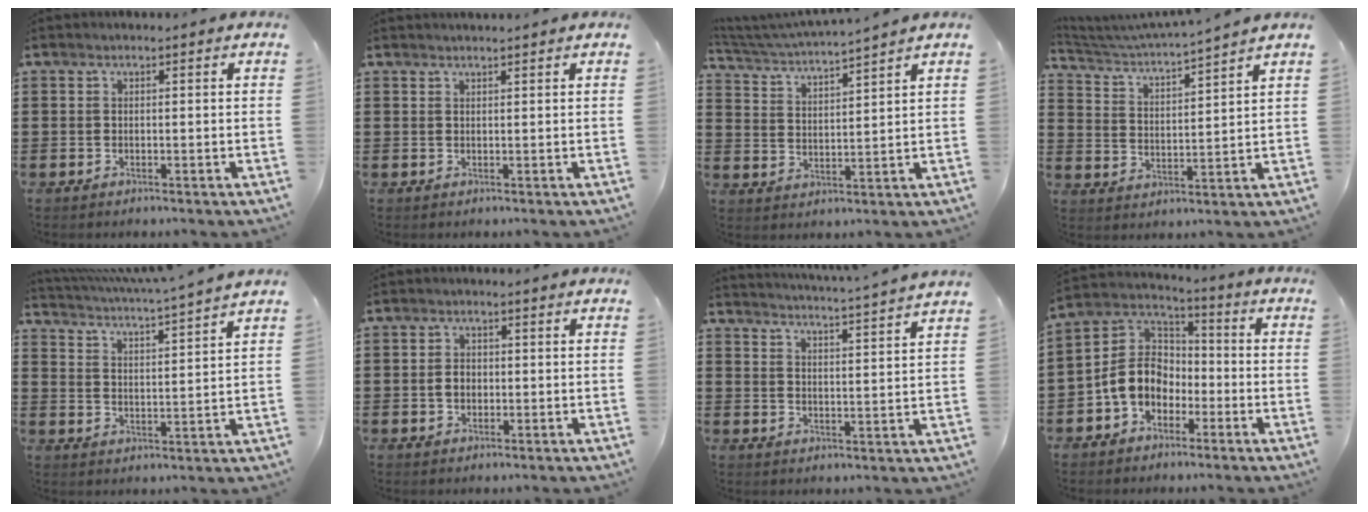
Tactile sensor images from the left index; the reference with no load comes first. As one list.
[{"total": 0.8, "force": [0.8, -0.1, 0.1], "torque": [-0.004, -0.002, 0.017]}, {"total": 3.9, "force": [3.8, -0.6, 0.8], "torque": [-0.035, -0.028, 0.062]}, {"total": 3.3, "force": [3.1, -0.3, 1.2], "torque": [-0.043, -0.030, 0.045]}, {"total": 4.2, "force": [3.9, -0.9, 1.2], "torque": [-0.043, -0.034, 0.061]}, {"total": 2.3, "force": [-0.1, 1.6, 1.5], "torque": [-0.033, 0.005, -0.004]}, {"total": 3.9, "force": [3.6, -1.2, 0.8], "torque": [-0.030, -0.029, 0.057]}, {"total": 8.4, "force": [-3.0, 6.7, 4.0], "torque": [-0.117, 0.015, -0.067]}]